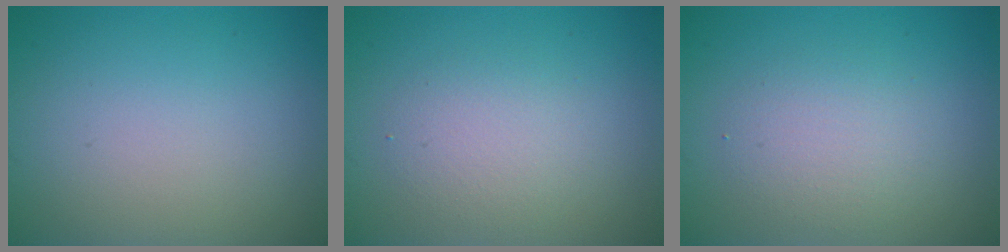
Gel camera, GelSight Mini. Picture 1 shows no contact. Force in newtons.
{"total": 2.6, "press": 2.6, "slide": 0.2}
{"total": 2.6, "press": 2.6, "slide": 0.3}